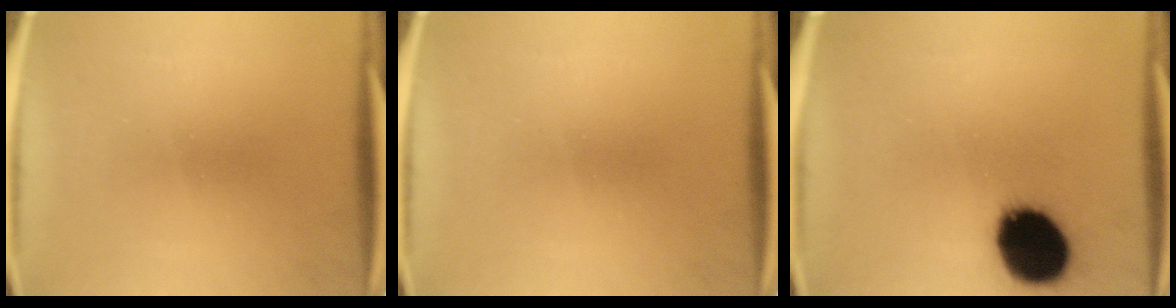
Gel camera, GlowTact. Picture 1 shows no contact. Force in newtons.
{"total": 0.0}
{"total": 19.1}